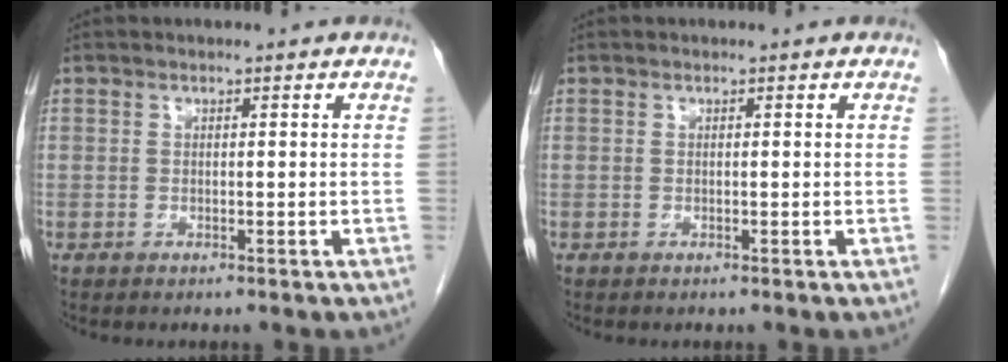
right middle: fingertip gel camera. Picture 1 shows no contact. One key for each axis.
{"total": 0.0}